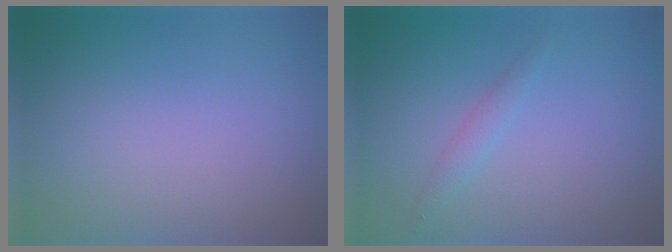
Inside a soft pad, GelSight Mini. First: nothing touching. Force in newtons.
{"total": 1.5, "press": 1.5, "slide": 0.1}